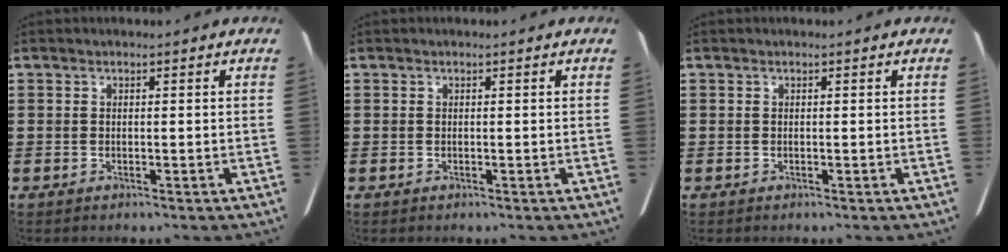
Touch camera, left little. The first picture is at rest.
{"total": 0.0}
{"total": 0.0}